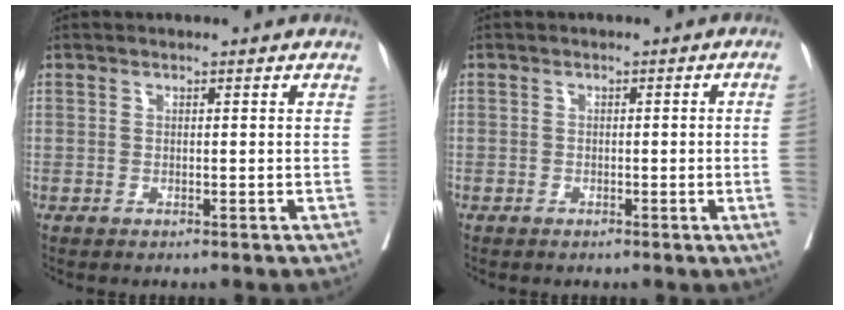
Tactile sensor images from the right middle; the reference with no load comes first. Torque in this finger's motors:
{"motor_torque": [0.82, -1.31, -0.51, -0.21]}